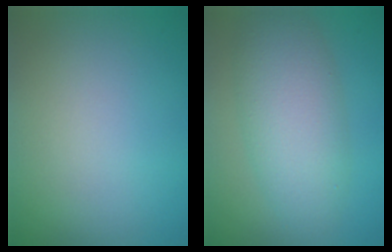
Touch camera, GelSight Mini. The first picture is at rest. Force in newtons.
{"total": 6.0, "press": 6.0, "slide": 0.4}